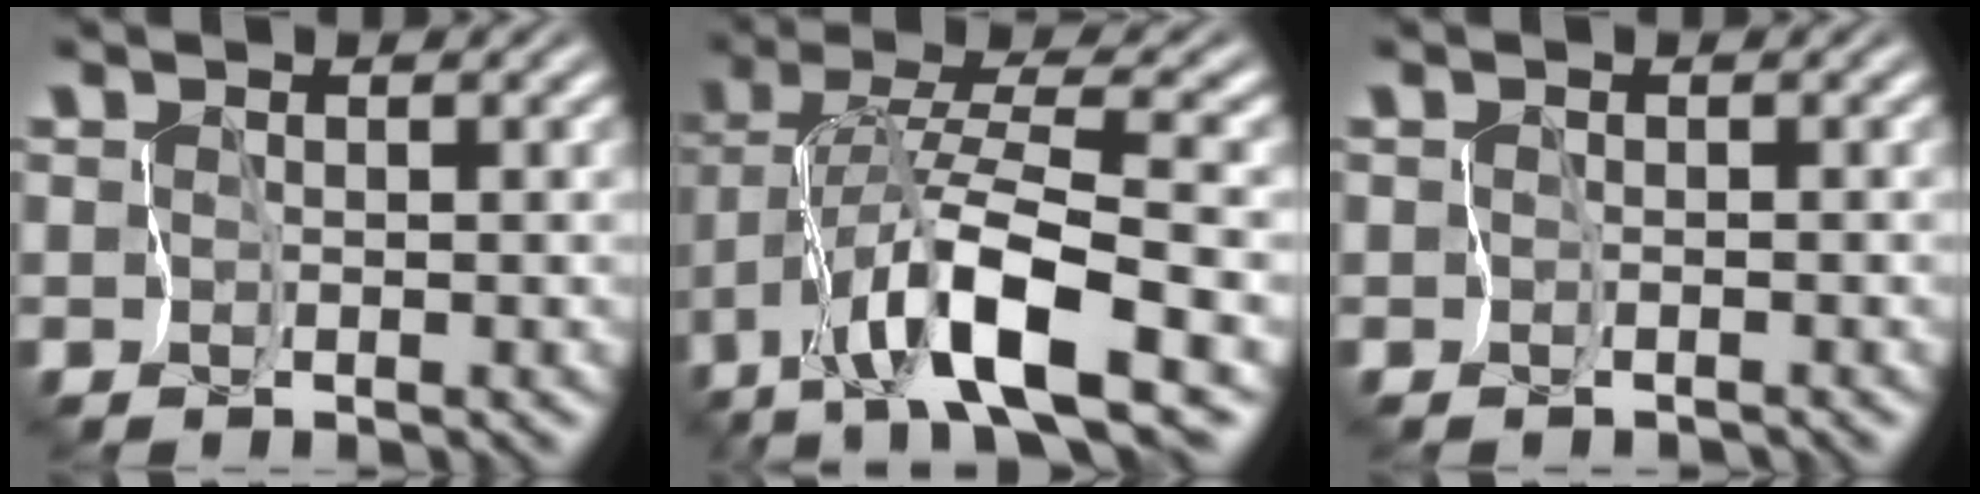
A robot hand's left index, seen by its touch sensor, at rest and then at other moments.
{"total": 9.5, "force": [-4.7, 1.1, 8.2], "torque": [-0.153, 0.021, -0.091]}
{"total": 0.6, "force": [-0.6, 0.0, -0.1], "torque": [0.004, -0.001, -0.013]}